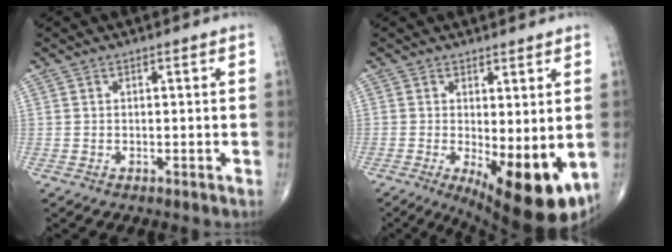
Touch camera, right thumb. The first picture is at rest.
{"total": 13.2, "force": [-2.7, 4.7, 12.0], "torque": [-0.166, -0.030, -0.023]}